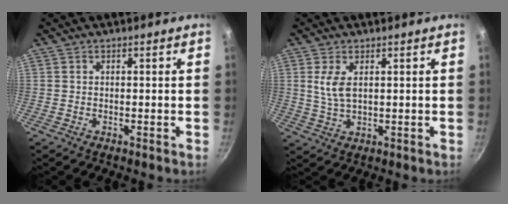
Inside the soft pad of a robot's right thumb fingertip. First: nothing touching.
{"total": 4.3, "force": [1.1, 2.1, 3.5], "torque": [-0.070, -0.007, 0.024]}